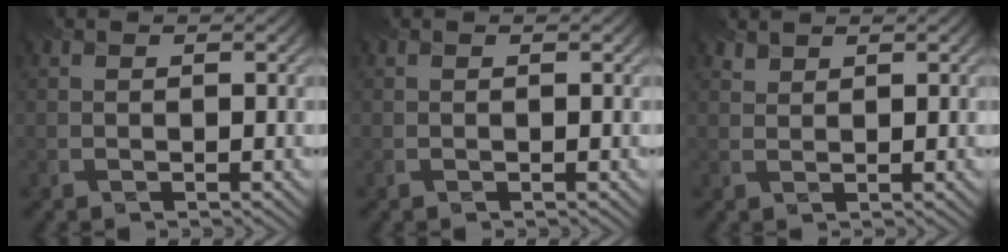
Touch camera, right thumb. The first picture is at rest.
{"total": 0.0}
{"total": 1.3, "force": [1.2, 0.3, -0.1], "torque": [-0.006, -0.001, 0.031]}